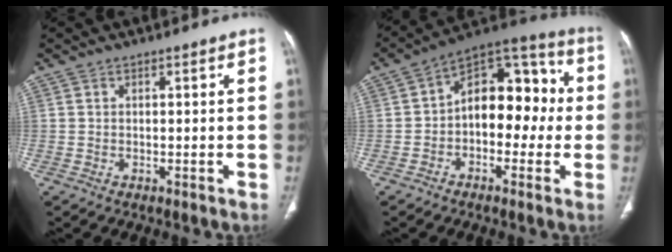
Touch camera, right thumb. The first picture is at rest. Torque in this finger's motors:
{"motor_torque": [-0.17, 0.36, 0.13, -0.37, 0.26]}